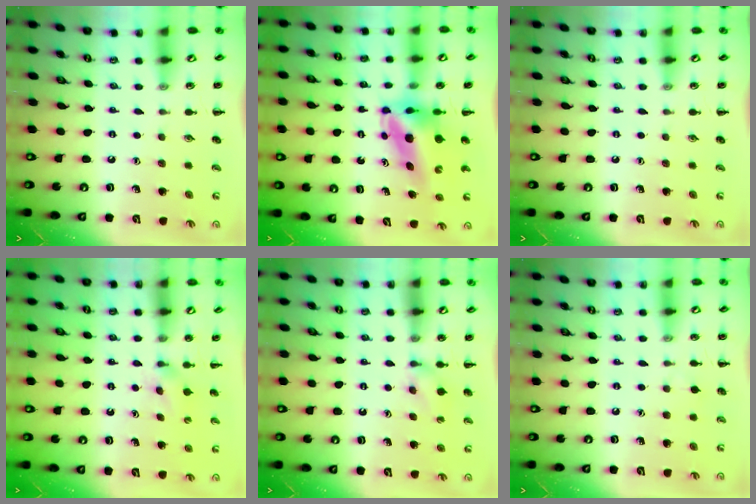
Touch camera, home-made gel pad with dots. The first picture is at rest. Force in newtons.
{"total": 6.3, "press": 6.0, "slide": 1.8}
{"total": 0.0}
{"total": 2.5, "press": 2.4, "slide": 0.9}
{"total": 4.0, "press": 3.6, "slide": 1.7}
{"total": 2.6, "press": 2.3, "slide": 1.1}